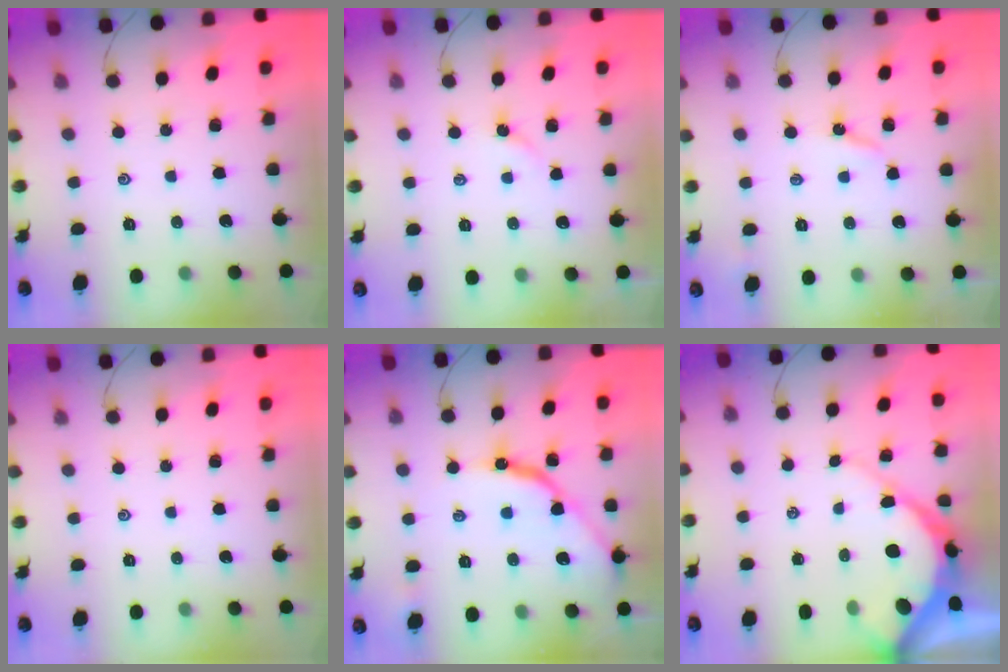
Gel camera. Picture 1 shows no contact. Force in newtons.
{"total": 2.3, "press": 2.3, "slide": 0.5}
{"total": 2.6, "press": 2.6, "slide": 0.3}
{"total": 0.0}
{"total": 10.7, "press": 10.7, "slide": 0.9}
{"total": 9.5, "press": 9.5, "slide": 1.2}